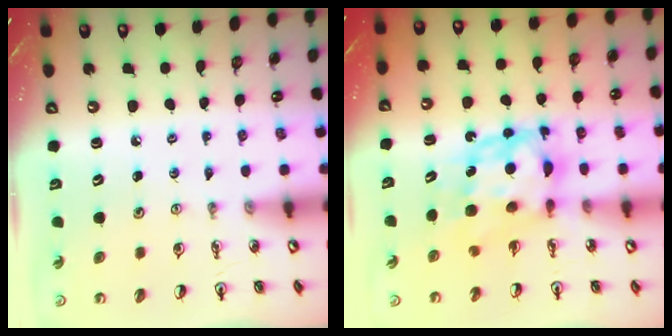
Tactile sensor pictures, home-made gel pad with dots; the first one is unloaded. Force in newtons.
{"total": 7.7, "press": 7.7, "slide": 0.6}